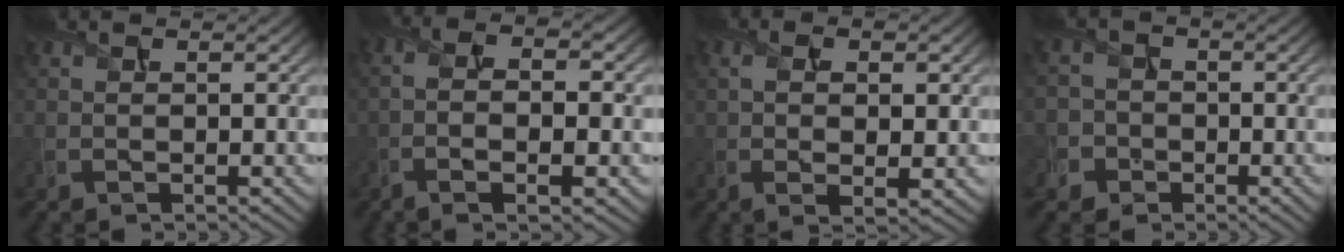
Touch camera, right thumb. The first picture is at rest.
{"total": 6.5, "force": [-1.9, 2.1, 5.9], "torque": [-0.119, -0.009, -0.025]}
{"total": 5.1, "force": [0.3, 2.4, 4.5], "torque": [-0.084, -0.006, 0.010]}
{"total": 4.2, "force": [-1.7, 3.9, 0.5], "torque": [-0.012, 0.003, -0.055]}